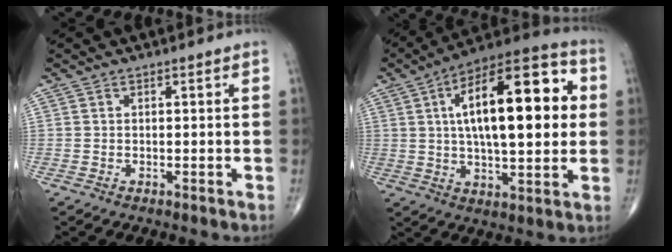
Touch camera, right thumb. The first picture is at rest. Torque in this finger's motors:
{"motor_torque": [-0.57, 2.51, 2.05, 0.48, 0.24]}